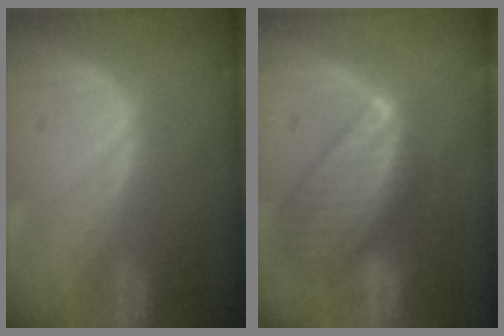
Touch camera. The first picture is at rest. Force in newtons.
{"total": 9.9, "press": 8.5, "slide": 5.0}